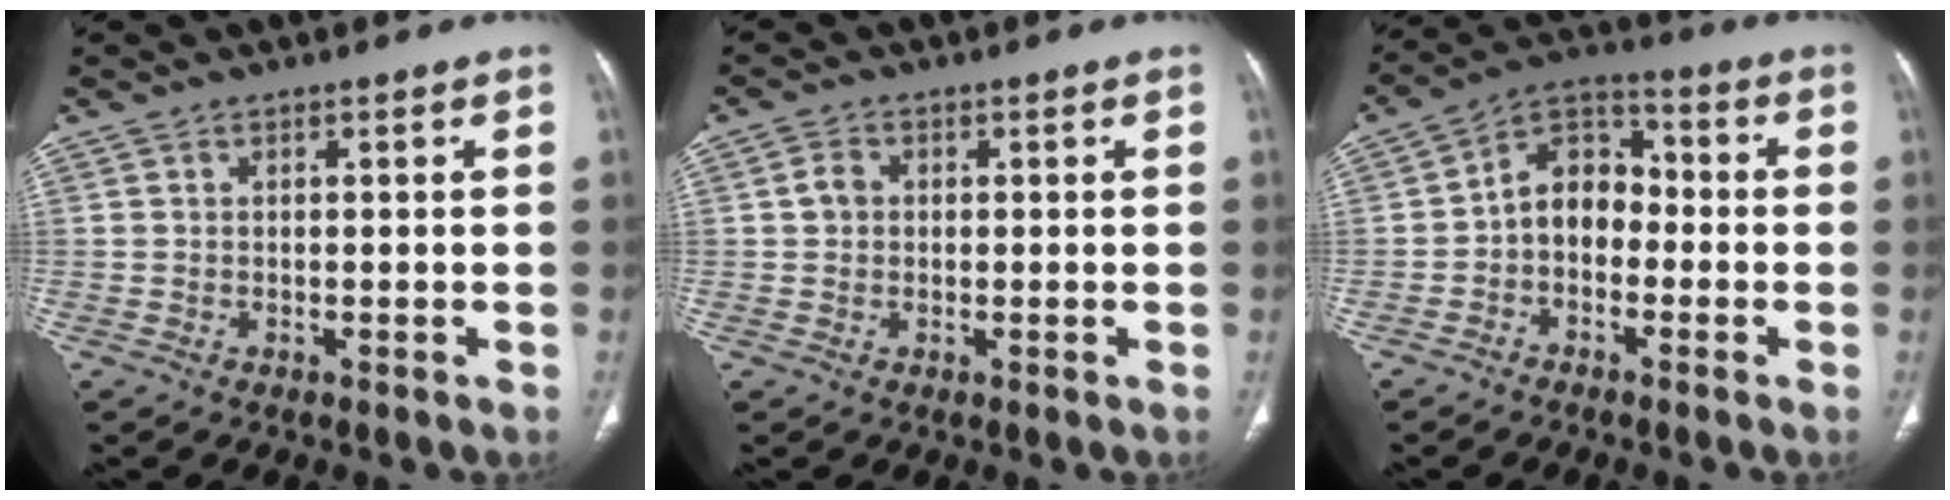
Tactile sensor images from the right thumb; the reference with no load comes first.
{"total": 2.4, "force": [0.2, 2.1, 1.2], "torque": [-0.018, 0.007, 0.002]}
{"total": 8.9, "force": [-1.7, 6.6, 5.7], "torque": [-0.064, 0.039, -0.048]}